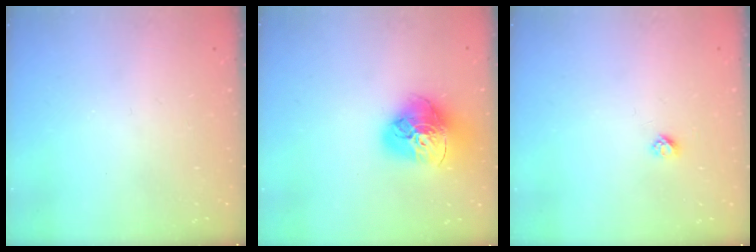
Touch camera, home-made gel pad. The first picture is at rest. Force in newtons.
{"total": 18.4, "press": 18.3, "slide": 1.9}
{"total": 2.7, "press": 2.6, "slide": 0.3}